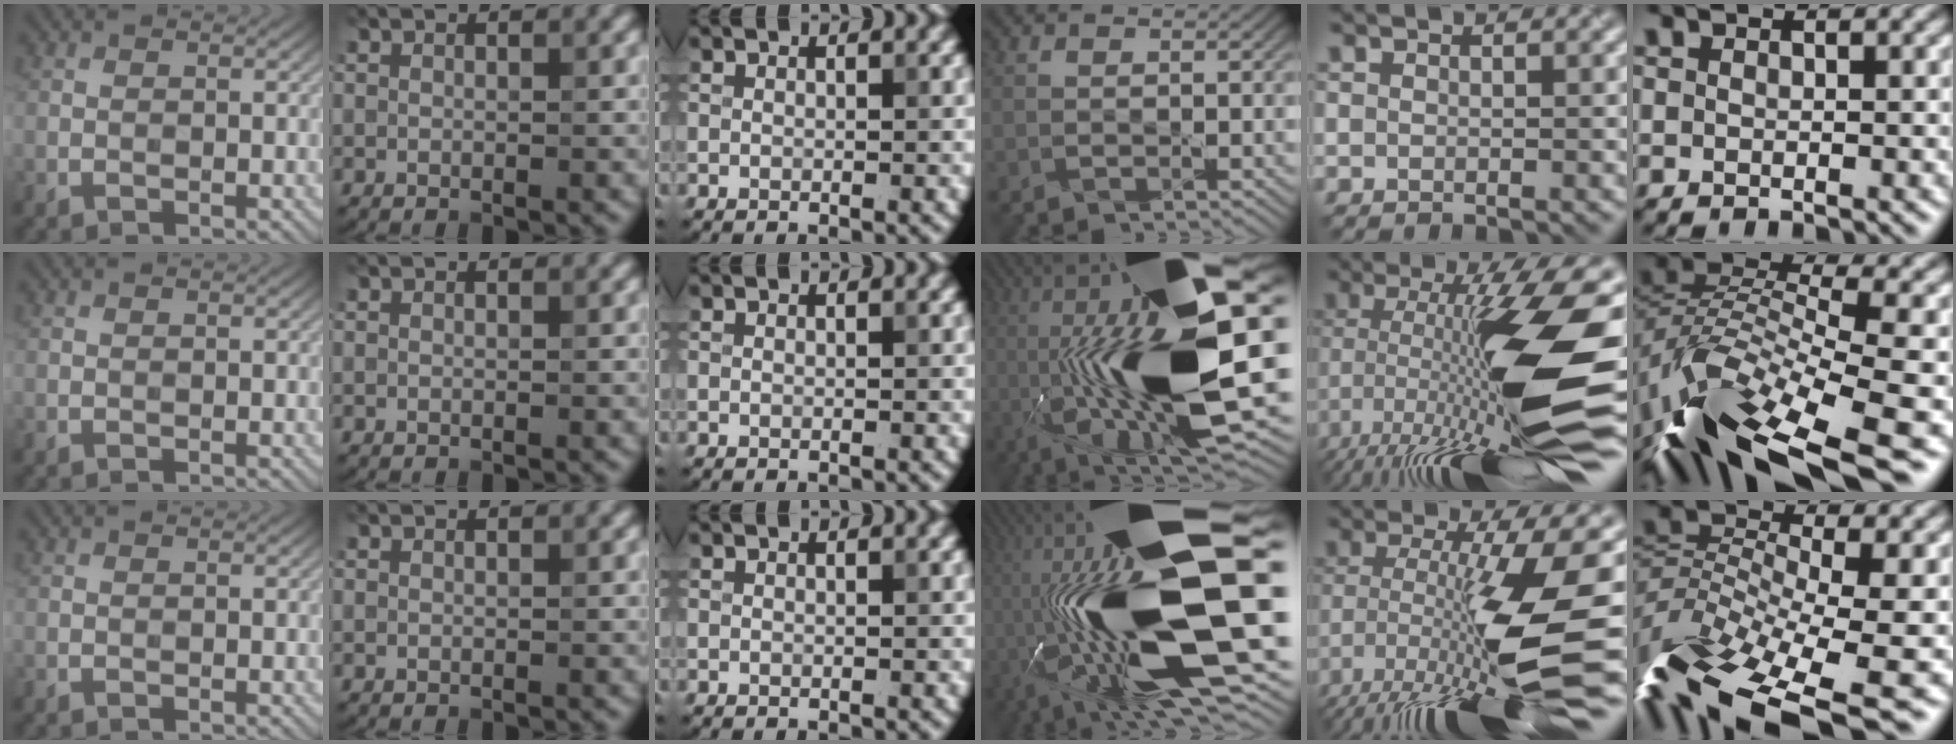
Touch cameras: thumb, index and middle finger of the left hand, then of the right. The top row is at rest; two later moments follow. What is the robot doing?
{"motion": "shake", "object": "medicine bottle"}